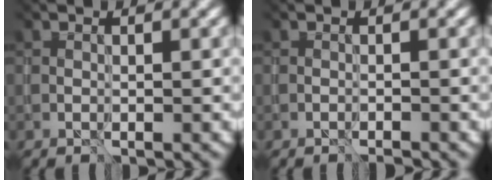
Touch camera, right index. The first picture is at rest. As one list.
[{"total": 0.8, "force": [-0.6, -0.5, -0.1], "torque": [0.006, 0.001, -0.012]}]